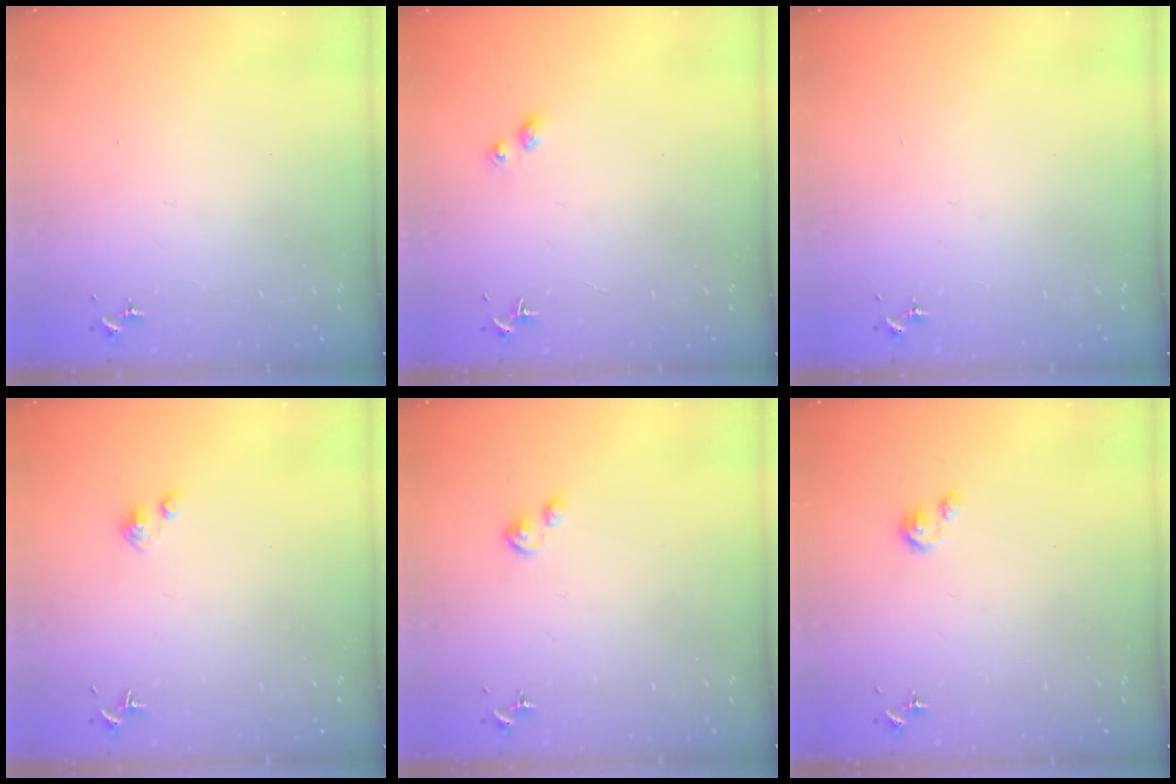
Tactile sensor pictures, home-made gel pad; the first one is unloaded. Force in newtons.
{"total": 2.7, "press": 2.7, "slide": 0.3}
{"total": 0.0}
{"total": 3.0, "press": 3.0, "slide": 0.3}
{"total": 2.5, "press": 2.5, "slide": 0.3}
{"total": 2.6, "press": 2.6, "slide": 0.3}